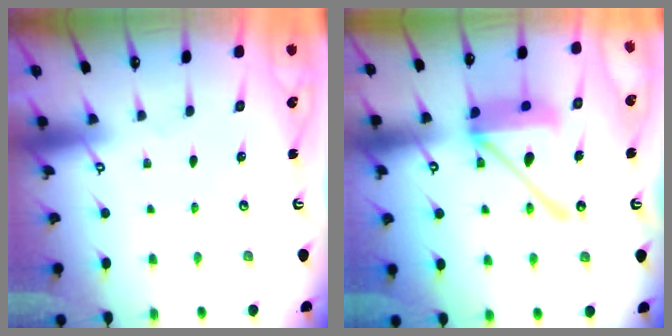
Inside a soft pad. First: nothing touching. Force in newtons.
{"total": 16.8, "press": 16.7, "slide": 1.9}